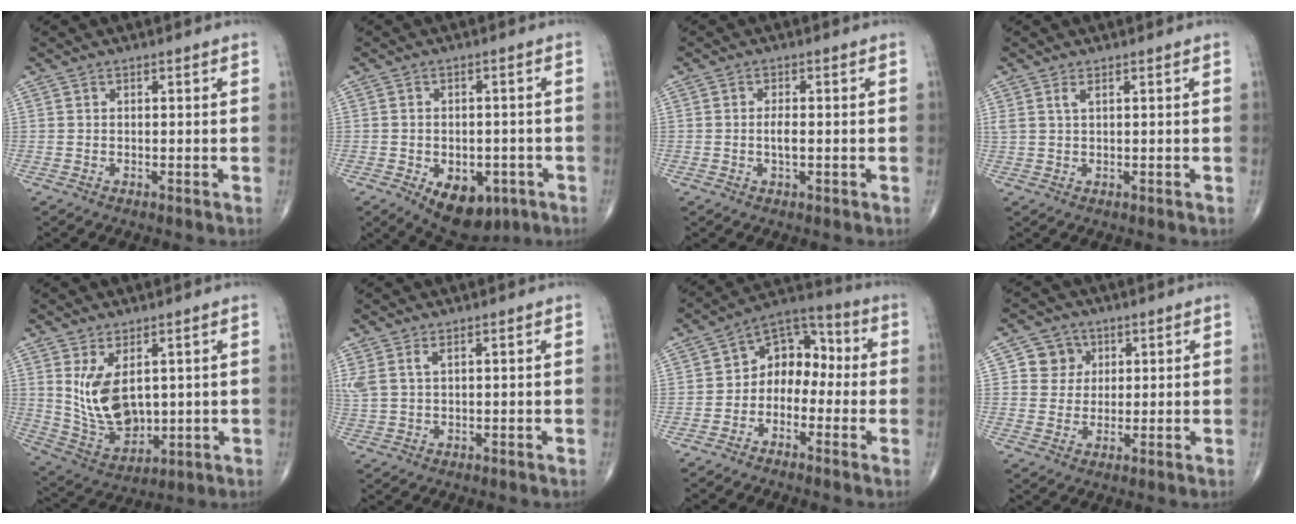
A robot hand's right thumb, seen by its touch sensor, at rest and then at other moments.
{"total": 10.6, "force": [-4.8, 6.5, 6.9], "torque": [-0.074, 0.013, -0.059]}
{"total": 2.3, "force": [-0.3, 0.9, 2.1], "torque": [-0.038, 0.001, -0.008]}
{"total": 1.5, "force": [0.8, 0.4, 1.2], "torque": [-0.032, 0.005, 0.022]}
{"total": 11.1, "force": [2.5, 6.4, 8.7], "torque": [-0.140, -0.025, 0.070]}
{"total": 3.5, "force": [1.7, 1.4, 2.7], "torque": [-0.075, 0.008, 0.045]}
{"total": 9.5, "force": [-1.5, 7.0, 6.2], "torque": [-0.056, 0.047, -0.047]}
{"total": 5.4, "force": [1.8, 5.0, 0.9], "torque": [0.015, -0.001, 0.027]}